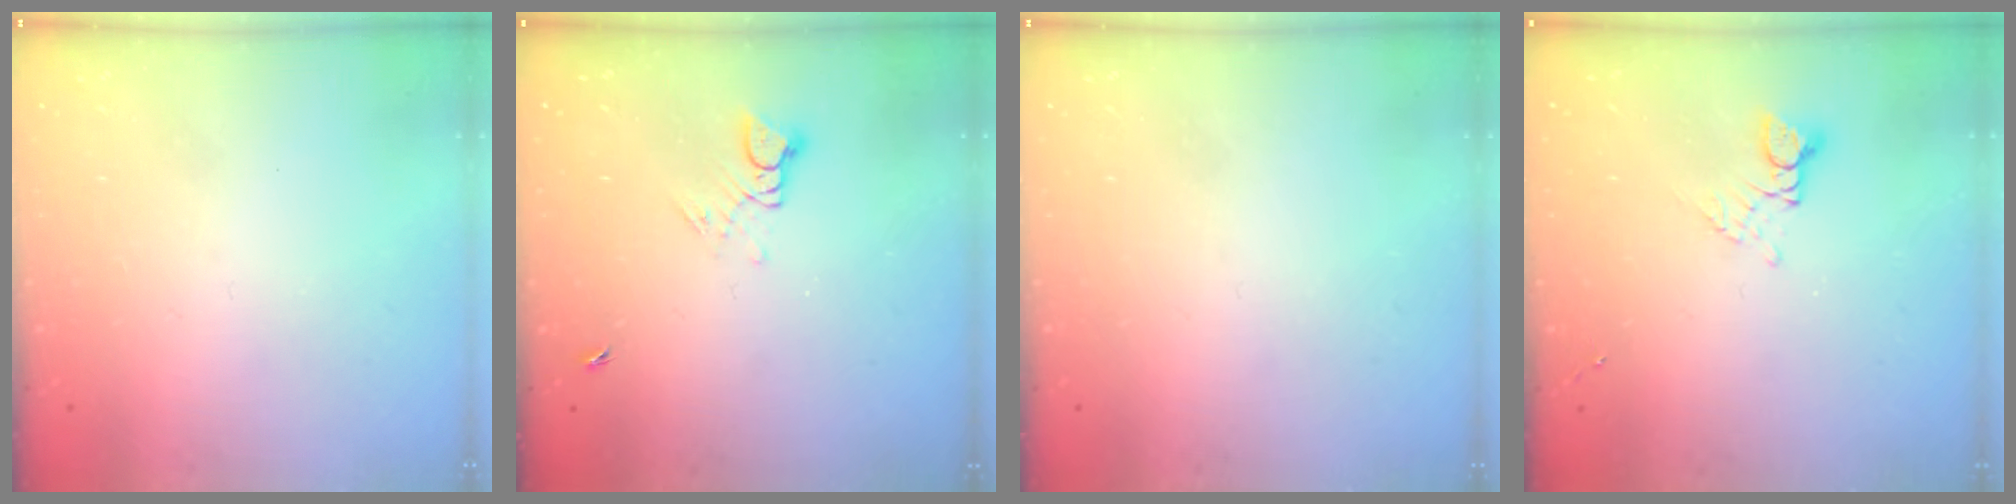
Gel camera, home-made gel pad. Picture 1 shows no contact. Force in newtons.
{"total": 3.6, "press": 3.6, "slide": 0.3}
{"total": 0.0}
{"total": 2.8, "press": 2.8, "slide": 0.3}